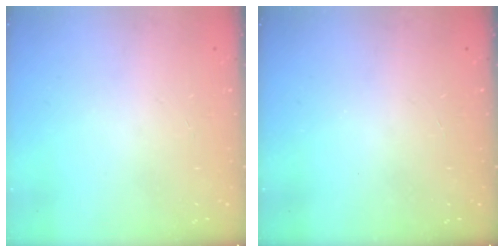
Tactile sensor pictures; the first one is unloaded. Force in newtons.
{"total": 0.0}